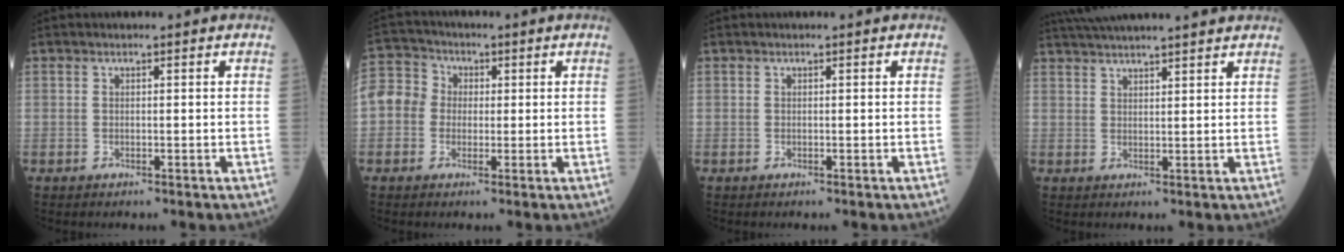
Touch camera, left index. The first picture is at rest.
{"total": 12.2, "force": [1.1, 11.0, 5.0], "torque": [-0.145, 0.054, 0.018]}
{"total": 0.0}
{"total": 13.2, "force": [12.0, 0.4, 5.6], "torque": [-0.098, 0.032, 0.173]}